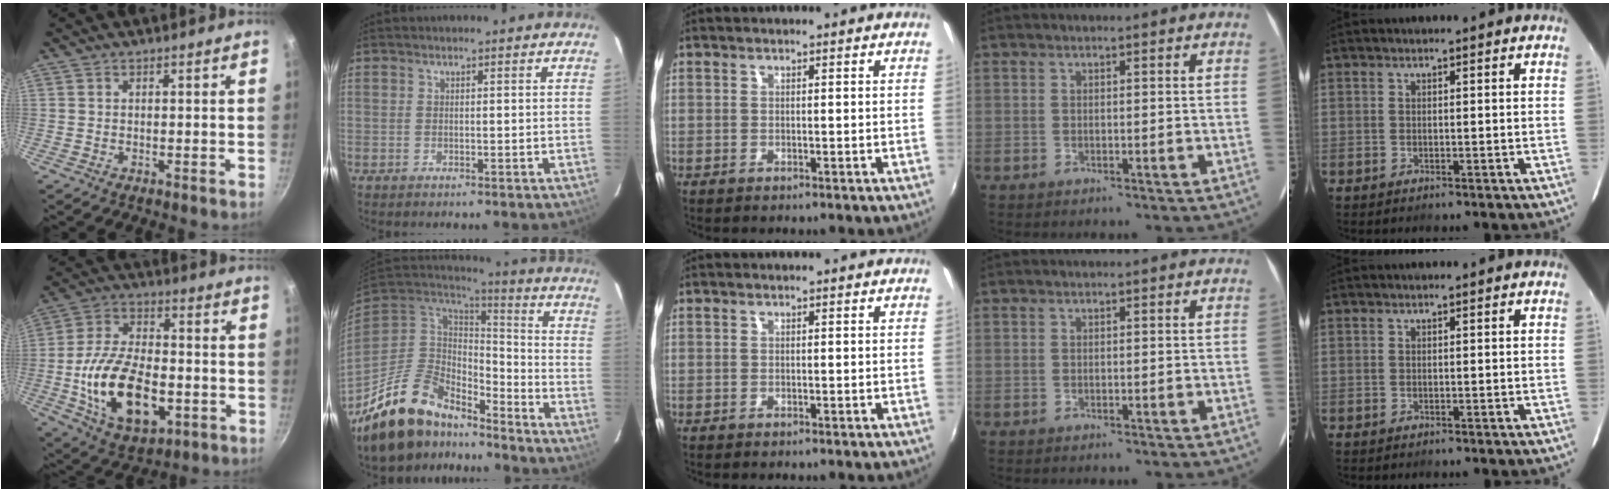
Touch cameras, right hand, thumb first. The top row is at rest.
{"thumb": {"total": 20.2, "force": [-4.6, 11.4, 16.0], "torque": [-0.278, 0.020, -0.073]}, "index": {"total": 18.1, "force": [-14.2, 7.9, 8.0], "torque": [-0.179, -0.008, -0.241]}}